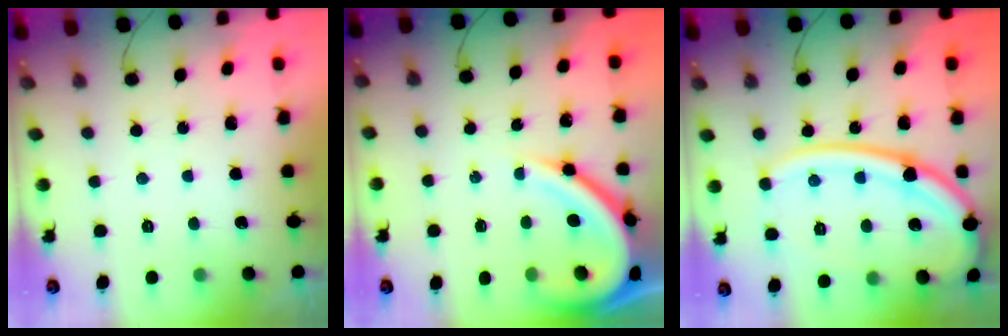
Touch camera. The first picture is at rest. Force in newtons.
{"total": 13.4, "press": 13.3, "slide": 1.4}
{"total": 19.4, "press": 19.3, "slide": 1.9}